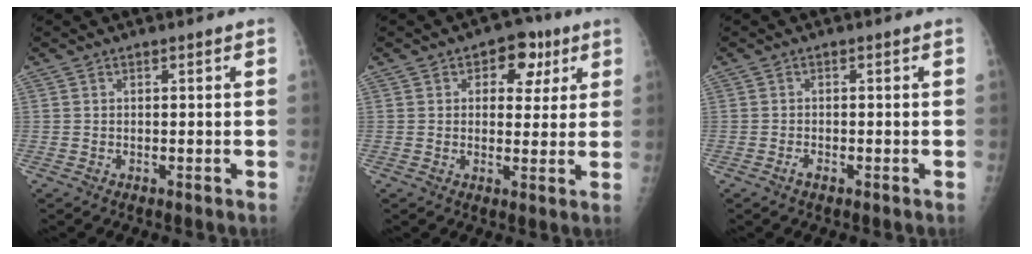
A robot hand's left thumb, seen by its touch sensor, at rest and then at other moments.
{"total": 7.6, "force": [3.2, 5.2, 4.5], "torque": [-0.015, -0.005, 0.035]}
{"total": 1.4, "force": [-0.9, 0.6, 0.9], "torque": [-0.018, 0.003, -0.017]}